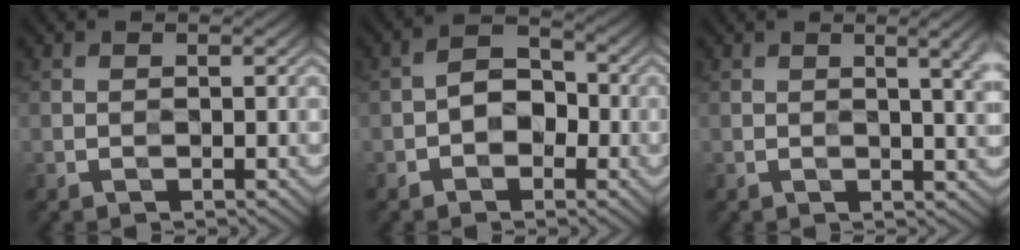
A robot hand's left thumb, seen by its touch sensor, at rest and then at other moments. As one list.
[{"total": 4.0, "force": [-1.3, 2.9, 2.4], "torque": [-0.032, 0.005, -0.029]}, {"total": 4.5, "force": [1.4, 1.2, 4.1], "torque": [-0.055, 0.006, 0.022]}]